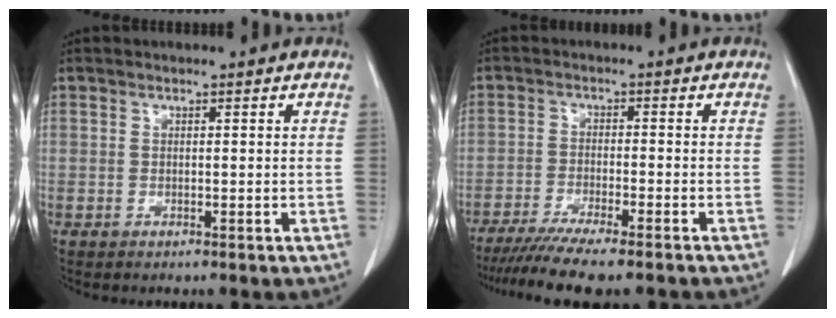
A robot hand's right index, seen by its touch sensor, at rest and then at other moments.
{"total": 11.1, "force": [-9.4, 0.1, 5.9], "torque": [-0.077, -0.025, -0.144]}